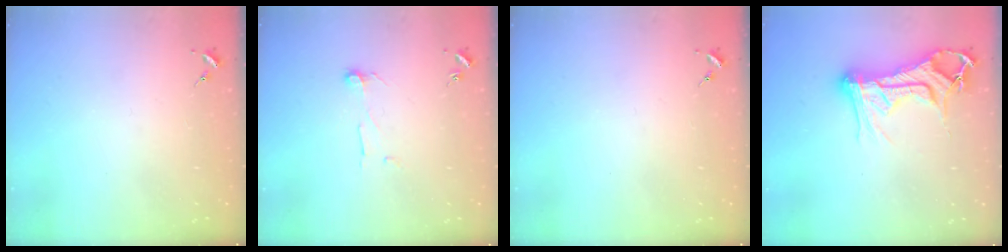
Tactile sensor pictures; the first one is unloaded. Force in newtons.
{"total": 6.5, "press": 6.5, "slide": 0.6}
{"total": 0.0}
{"total": 15.6, "press": 15.6, "slide": 1.1}